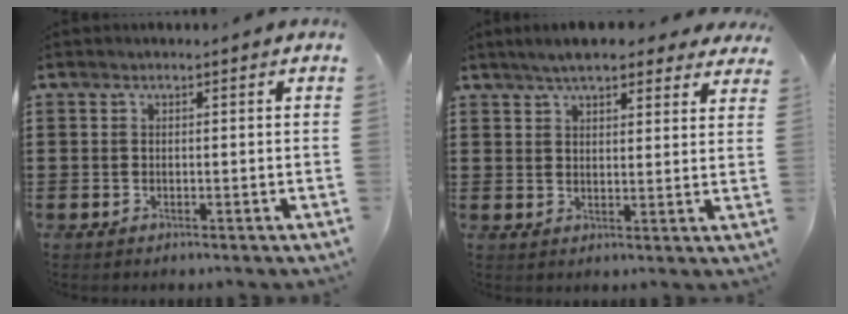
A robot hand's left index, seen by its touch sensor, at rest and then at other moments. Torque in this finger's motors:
{"motor_torque": [2.14, 0.00, 0.54, 0.09]}